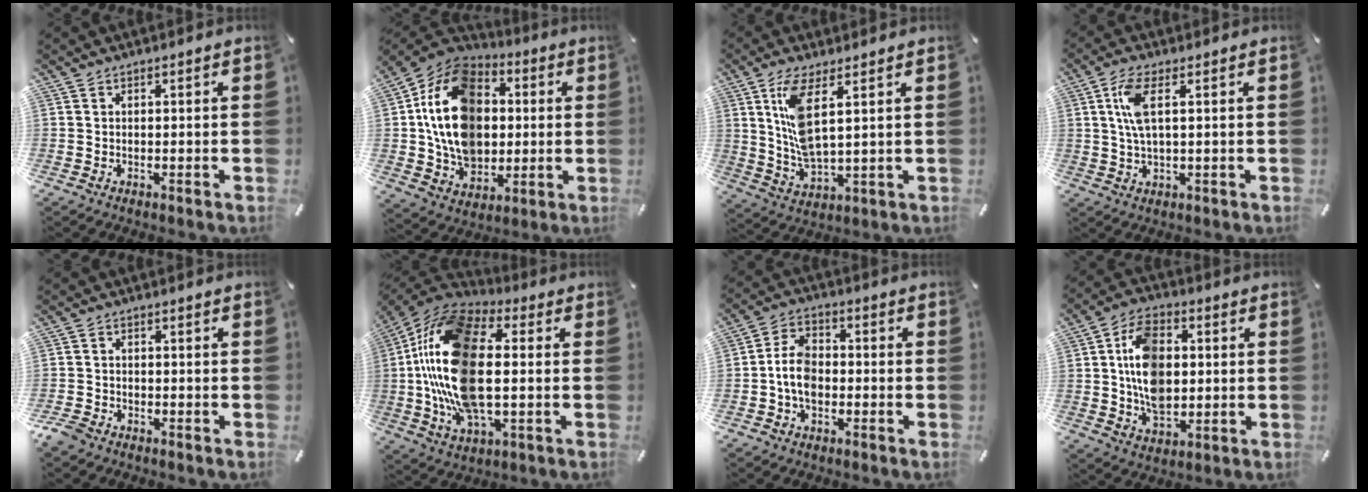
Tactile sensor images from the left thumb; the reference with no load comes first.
{"total": 19.0, "force": [0.9, 15.3, 11.3], "torque": [-0.231, 0.001, 0.019]}
{"total": 10.2, "force": [3.9, 3.4, 8.8], "torque": [-0.196, -0.008, 0.070]}
{"total": 6.9, "force": [1.8, 2.5, 6.1], "torque": [-0.140, 0.003, 0.027]}
{"total": 2.9, "force": [-2.4, 1.5, 0.9], "torque": [-0.034, 0.007, -0.051]}
{"total": 23.0, "force": [0.2, 12.1, 19.6], "torque": [-0.428, -0.002, 0.003]}
{"total": 7.4, "force": [-2.1, 5.1, 4.9], "torque": [-0.100, 0.016, -0.040]}
{"total": 13.4, "force": [0.8, 9.3, 9.7], "torque": [-0.188, 0.008, 0.013]}